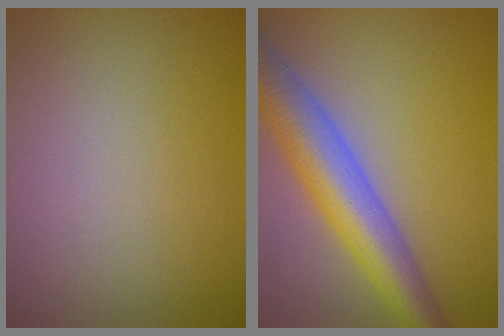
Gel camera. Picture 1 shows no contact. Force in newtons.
{"total": 7.9, "press": 7.9, "slide": 0.3}